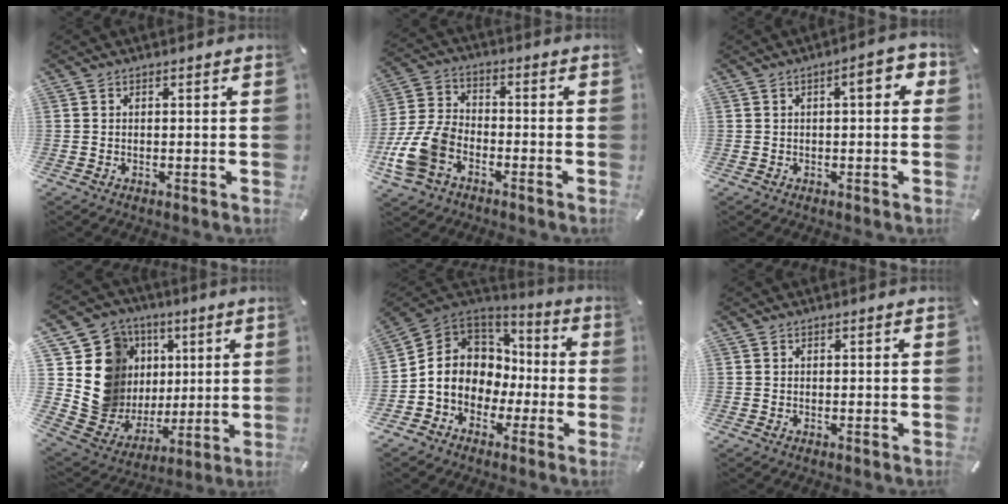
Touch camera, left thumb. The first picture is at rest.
{"total": 11.3, "force": [-5.4, 7.7, 6.2], "torque": [-0.142, 0.028, -0.102]}
{"total": 5.5, "force": [1.1, 2.0, 5.0], "torque": [-0.065, 0.000, 0.010]}
{"total": 17.4, "force": [3.8, 16.3, 4.4], "torque": [-0.064, -0.042, 0.109]}
{"total": 10.3, "force": [-2.1, 9.4, 3.6], "torque": [-0.101, 0.001, -0.035]}
{"total": 0.0}